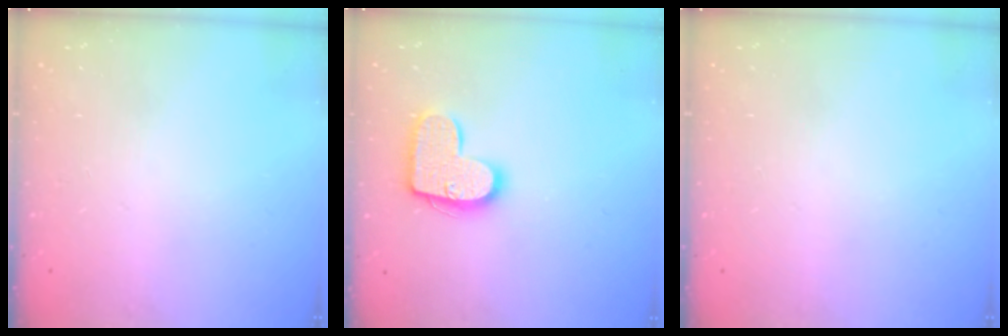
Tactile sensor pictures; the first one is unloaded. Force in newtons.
{"total": 13.8, "press": 13.8, "slide": 0.7}
{"total": 0.0}